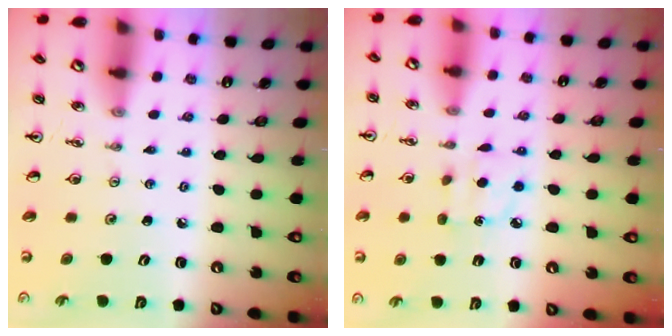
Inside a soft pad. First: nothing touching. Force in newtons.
{"total": 6.4, "press": 6.4, "slide": 0.4}